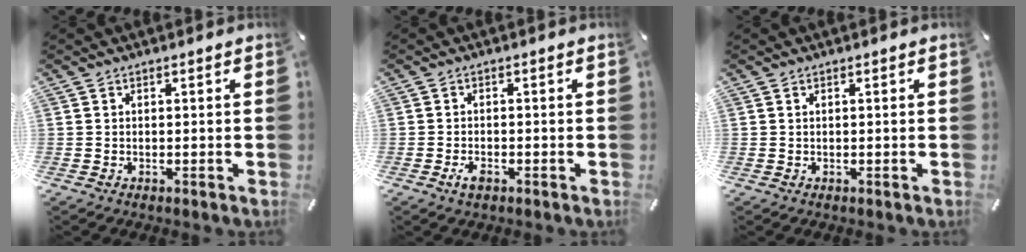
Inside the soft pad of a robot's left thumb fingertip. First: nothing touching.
{"total": 2.4, "force": [-1.2, 1.3, 1.7], "torque": [-0.038, 0.002, -0.023]}
{"total": 0.0}